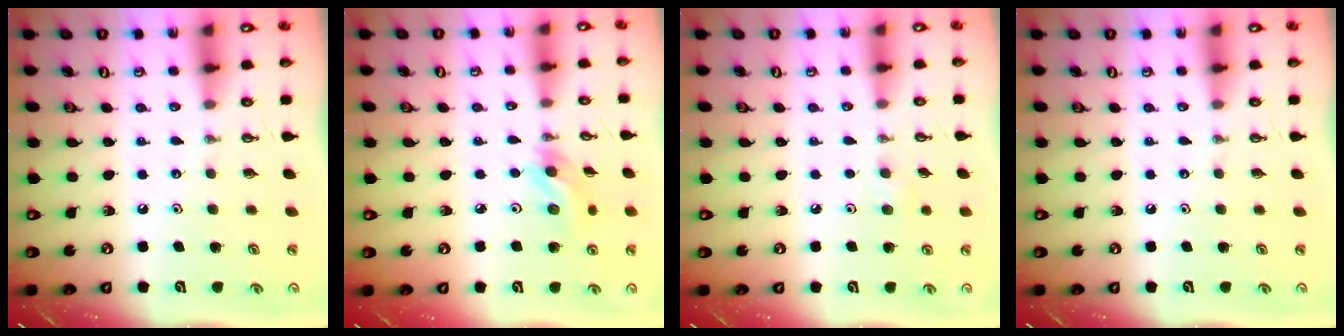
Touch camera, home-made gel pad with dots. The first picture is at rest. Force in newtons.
{"total": 8.5, "press": 8.2, "slide": 2.2}
{"total": 5.4, "press": 4.9, "slide": 2.2}
{"total": 0.0}